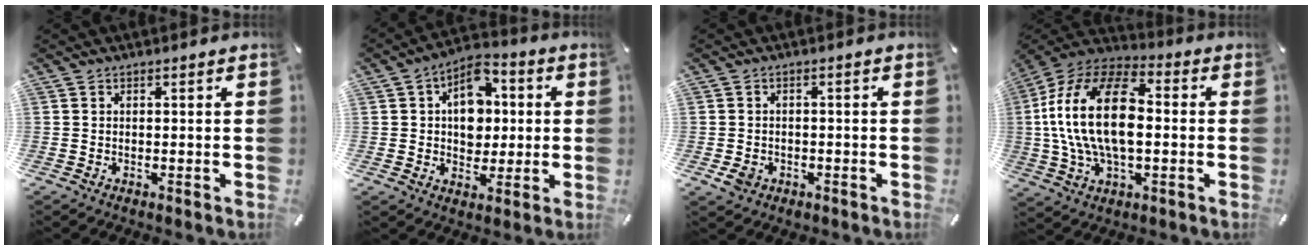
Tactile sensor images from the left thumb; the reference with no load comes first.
{"total": 10.7, "force": [1.6, 8.5, 6.3], "torque": [-0.083, 0.003, 0.028]}
{"total": 3.3, "force": [-1.4, 2.6, 1.6], "torque": [-0.040, 0.002, -0.028]}
{"total": 21.3, "force": [0.3, 12.6, 17.1], "torque": [-0.365, 0.010, 0.002]}